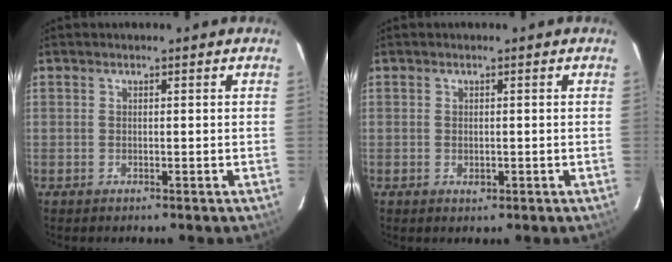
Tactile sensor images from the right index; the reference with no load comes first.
{"total": 1.2, "force": [-0.3, 1.0, 0.7], "torque": [-0.010, 0.000, -0.003]}